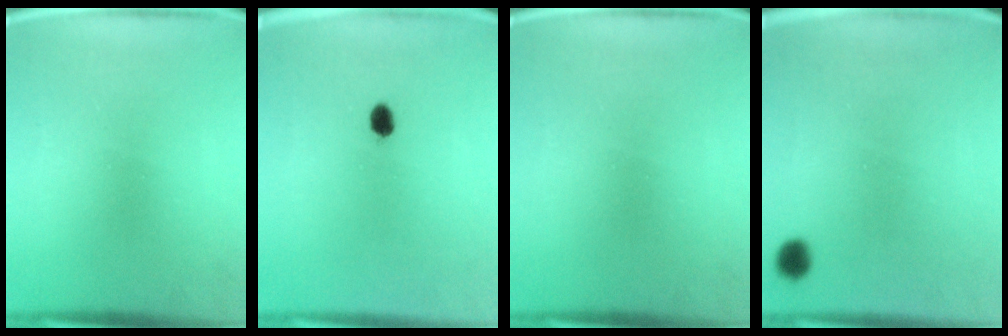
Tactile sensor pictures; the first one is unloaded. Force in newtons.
{"total": 2.1}
{"total": 0.0}
{"total": 2.2}